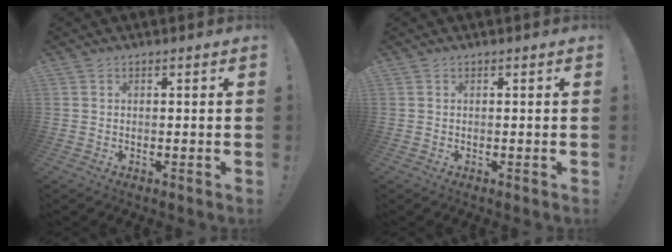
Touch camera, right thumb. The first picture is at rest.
{"total": 0.0}